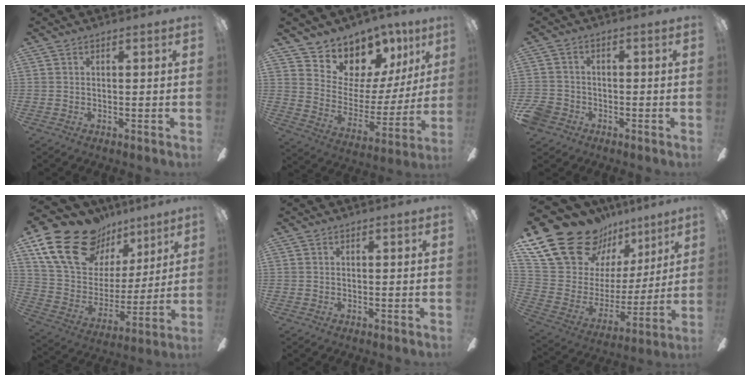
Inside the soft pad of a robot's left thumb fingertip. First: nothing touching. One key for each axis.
{"total": 10.1, "fx": 7.9, "fy": 6.3, "fz": 0.8, "tx": -0.027, "ty": -0.082, "tz": 0.148}
{"total": 4.8, "fx": -2.7, "fy": 3.8, "fz": 1.5, "tx": -0.049, "ty": 0.012, "tz": -0.054}
{"total": 22.3, "fx": 14.6, "fy": 13.6, "fz": 10.0, "tx": -0.180, "ty": -0.078, "tz": 0.275}
{"total": 0.0}
{"total": 24.3, "fx": 17.1, "fy": 13.6, "fz": 10.8, "tx": -0.205, "ty": -0.110, "tz": 0.325}